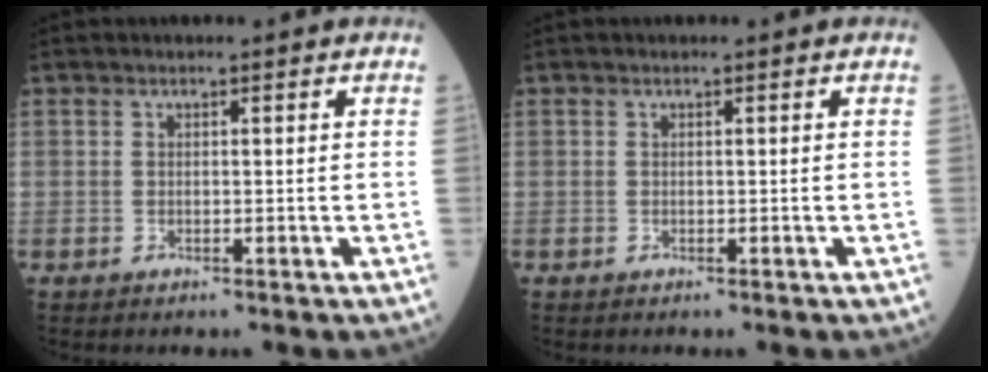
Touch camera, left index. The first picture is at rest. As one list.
[{"total": 0.0}]